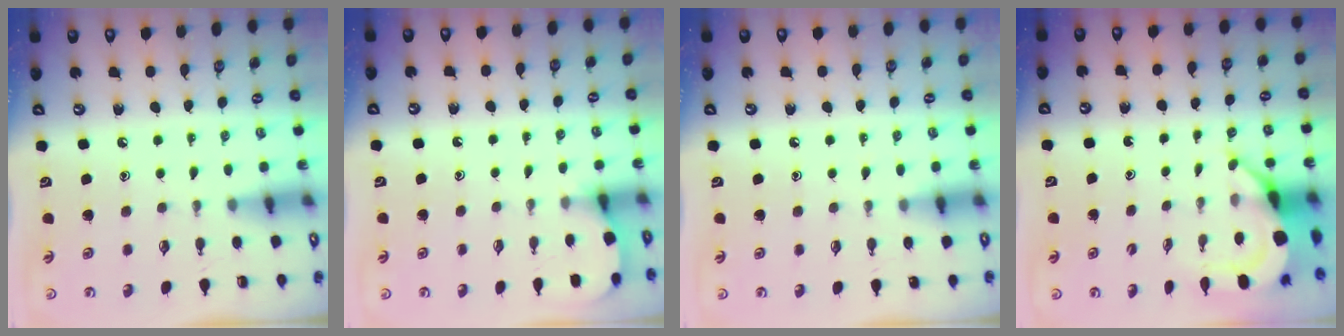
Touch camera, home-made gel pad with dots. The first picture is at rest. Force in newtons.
{"total": 3.3, "press": 3.3, "slide": 0.3}
{"total": 5.1, "press": 5.0, "slide": 0.7}
{"total": 6.0, "press": 6.0, "slide": 0.5}